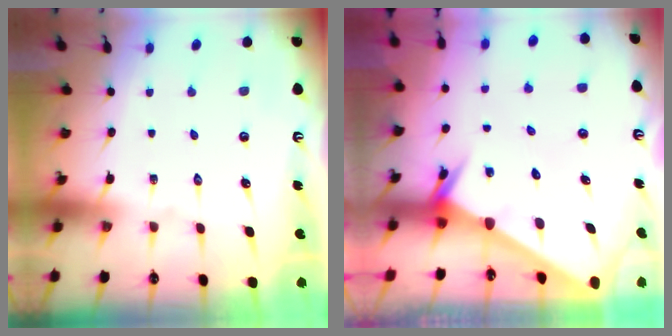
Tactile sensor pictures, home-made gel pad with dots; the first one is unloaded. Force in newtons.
{"total": 2.5, "press": 2.5, "slide": 0.1}